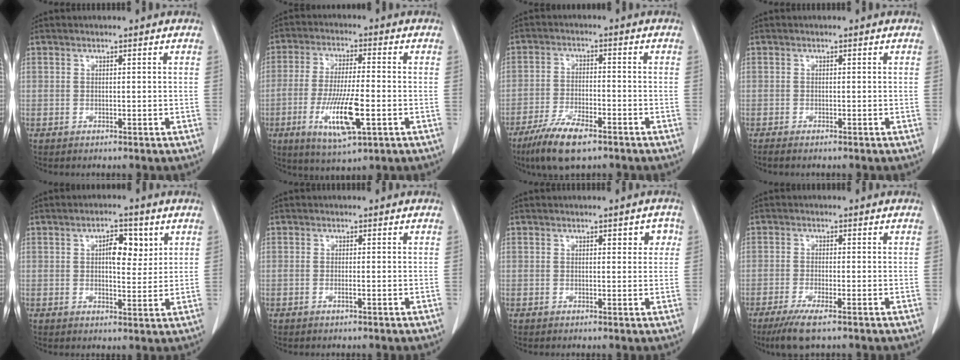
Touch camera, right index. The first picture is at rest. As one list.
[{"total": 11.2, "force": [-3.6, 1.9, 10.5], "torque": [-0.204, -0.016, -0.059]}, {"total": 8.8, "force": [-6.0, 2.2, 6.0], "torque": [-0.113, -0.014, -0.105]}, {"total": 1.4, "force": [-1.2, 0.2, 0.8], "torque": [-0.016, -0.004, -0.016]}, {"total": 5.4, "force": [1.9, 2.3, 4.5], "torque": [-0.069, 0.006, 0.029]}, {"total": 0.8, "force": [-0.4, -0.1, 0.7], "torque": [-0.015, 0.000, -0.006]}, {"total": 2.5, "force": [0.9, 1.3, 1.9], "torque": [-0.016, 0.008, 0.009]}, {"total": 5.1, "force": [-3.3, 0.5, 3.9], "torque": [-0.073, -0.015, -0.057]}]